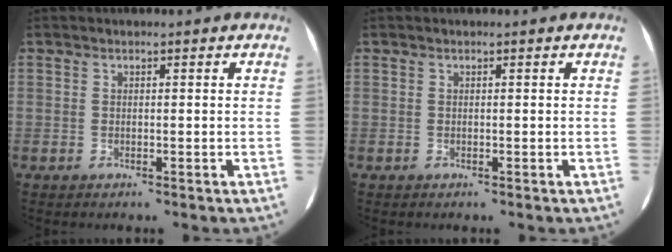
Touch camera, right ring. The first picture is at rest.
{"total": 0.0}